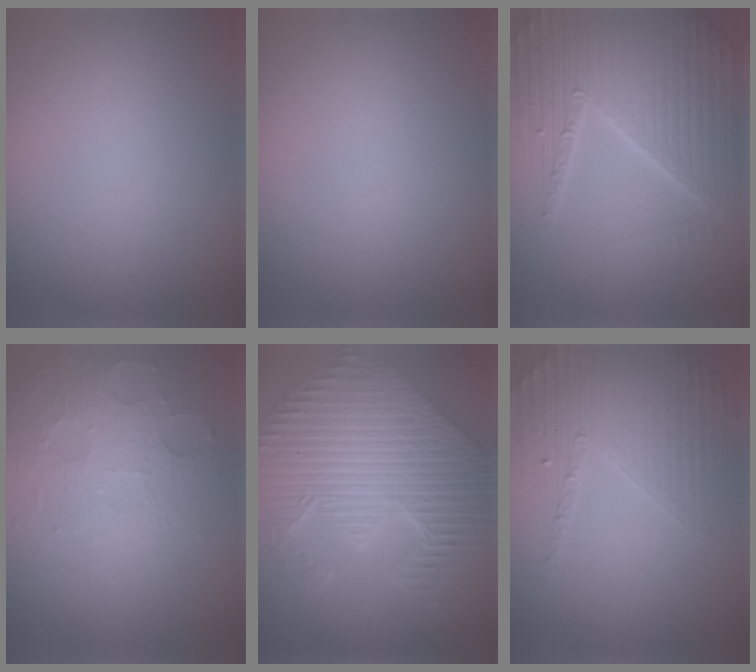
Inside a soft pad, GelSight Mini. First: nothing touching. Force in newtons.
{"total": 0.0}
{"total": 7.1, "press": 6.9, "slide": 1.7}
{"total": 4.0, "press": 3.2, "slide": 2.5}
{"total": 11.6, "press": 7.8, "slide": 8.5}
{"total": 4.6, "press": 3.2, "slide": 3.4}